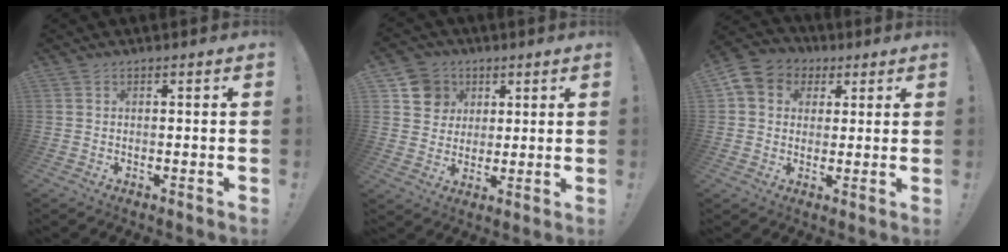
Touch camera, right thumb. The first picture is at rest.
{"total": 9.7, "force": [3.1, 9.0, 2.0], "torque": [-0.020, -0.014, 0.065]}
{"total": 8.0, "force": [1.8, 7.2, 3.0], "torque": [-0.054, 0.002, 0.040]}